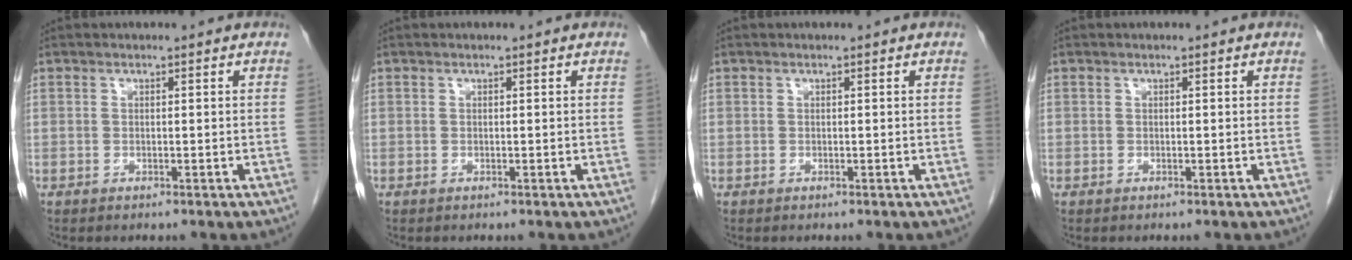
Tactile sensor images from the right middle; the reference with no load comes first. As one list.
[{"total": 0.0}, {"total": 0.0}, {"total": 0.0}]